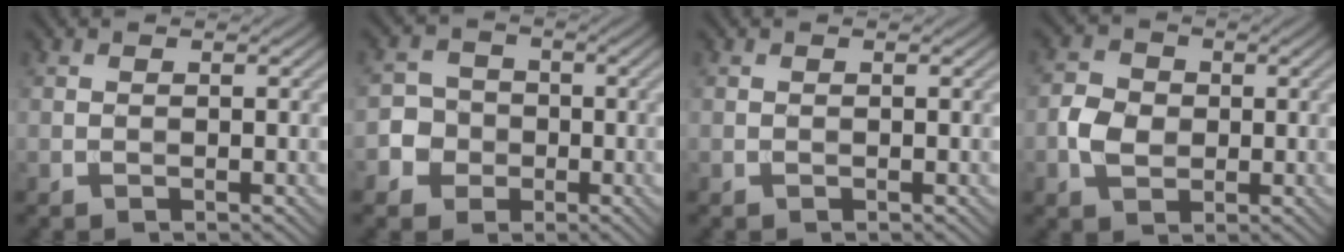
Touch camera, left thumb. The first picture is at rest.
{"total": 5.2, "force": [-1.7, 4.8, 1.0], "torque": [-0.019, 0.001, -0.052]}
{"total": 0.0}
{"total": 4.0, "force": [-0.5, 3.3, 2.2], "torque": [-0.052, 0.002, -0.015]}